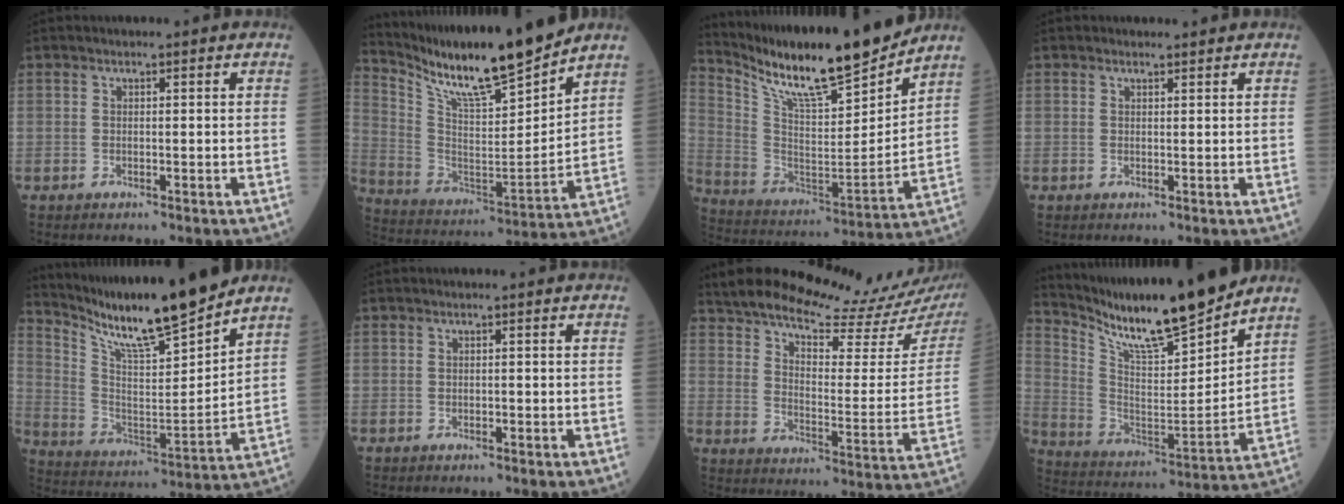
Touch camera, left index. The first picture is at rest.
{"total": 17.0, "force": [14.7, 0.5, 8.5], "torque": [-0.168, -0.016, 0.264]}
{"total": 19.3, "force": [16.6, 1.6, 9.7], "torque": [-0.185, -0.024, 0.286]}
{"total": 0.8, "force": [0.8, 0.2, -0.1], "torque": [-0.007, -0.003, 0.012]}
{"total": 16.2, "force": [14.1, 0.0, 8.0], "torque": [-0.156, -0.014, 0.251]}
{"total": 0.0}
{"total": 23.0, "force": [20.6, 3.0, 9.7], "torque": [-0.155, -0.061, 0.268]}
{"total": 17.2, "force": [15.0, 0.8, 8.4], "torque": [-0.164, -0.020, 0.265]}